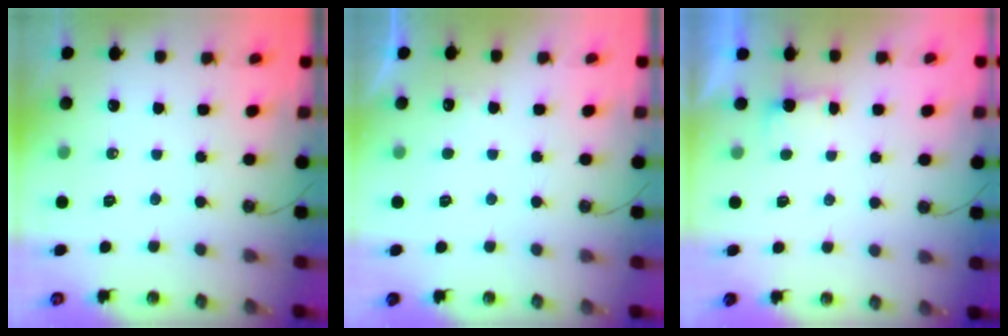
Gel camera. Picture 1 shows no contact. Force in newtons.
{"total": 2.8, "press": 2.6, "slide": 1.0}
{"total": 0.8, "press": 0.4, "slide": 0.7}